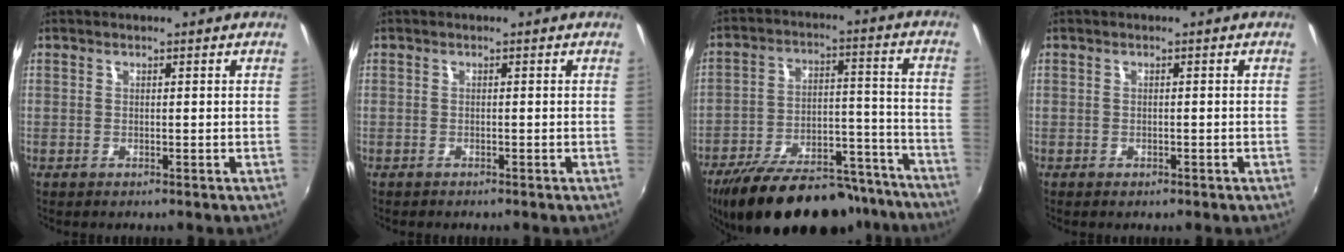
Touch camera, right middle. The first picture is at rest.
{"total": 0.7, "force": [-0.6, 0.2, 0.1], "torque": [-0.006, 0.000, -0.009]}
{"total": 27.5, "force": [-22.3, 10.2, 12.5], "torque": [-0.224, 0.012, -0.298]}
{"total": 1.3, "force": [-0.9, 0.7, 0.6], "torque": [-0.011, -0.004, -0.012]}